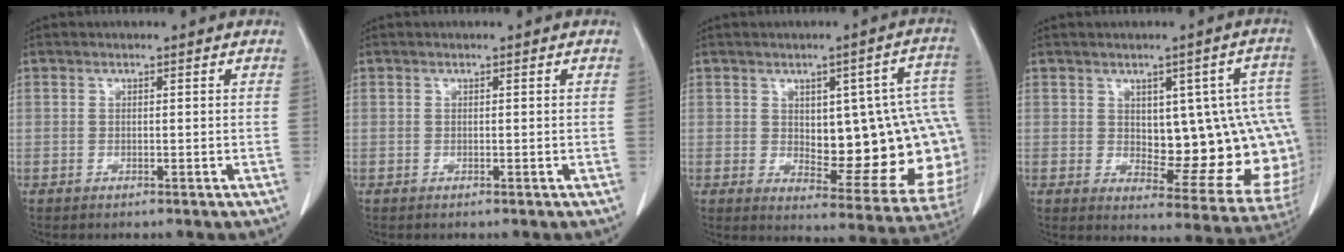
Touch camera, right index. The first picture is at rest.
{"total": 0.0}
{"total": 19.6, "force": [0.4, 6.5, 18.4], "torque": [-0.172, 0.022, 0.027]}
{"total": 16.3, "force": [0.6, 6.2, 15.1], "torque": [-0.139, 0.018, 0.026]}